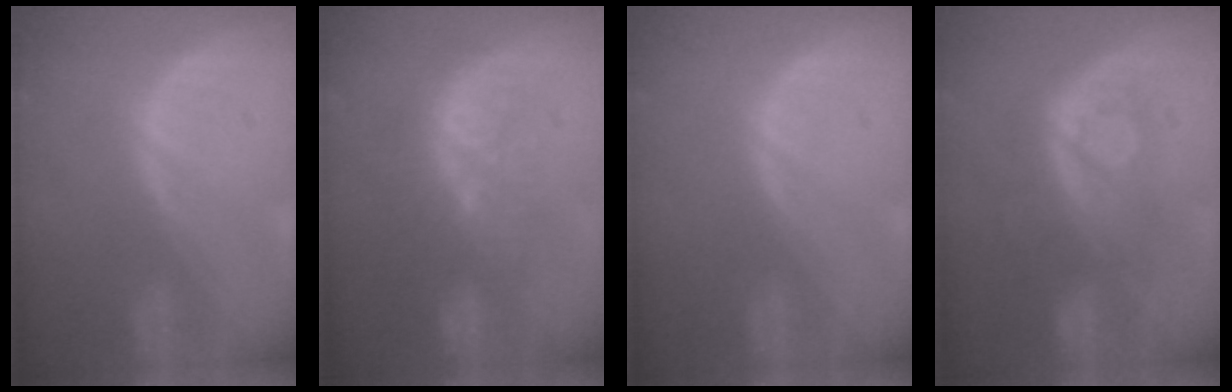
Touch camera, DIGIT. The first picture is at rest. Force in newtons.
{"total": 9.3, "press": 8.6, "slide": 3.5}
{"total": 0.0}
{"total": 7.7, "press": 7.6, "slide": 1.5}